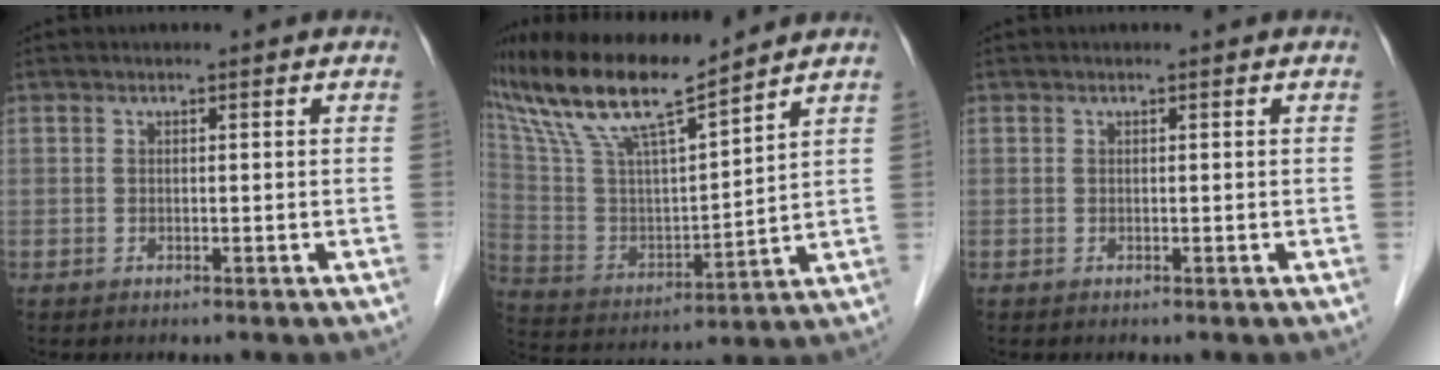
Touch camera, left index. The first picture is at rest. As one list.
[{"total": 17.9, "force": [14.4, 1.6, 10.5], "torque": [-0.205, 0.012, 0.272]}, {"total": 0.0}]